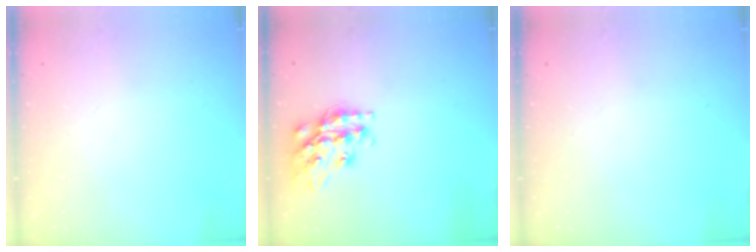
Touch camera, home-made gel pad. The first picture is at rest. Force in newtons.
{"total": 16.9, "press": 16.9, "slide": 1.2}
{"total": 0.0}